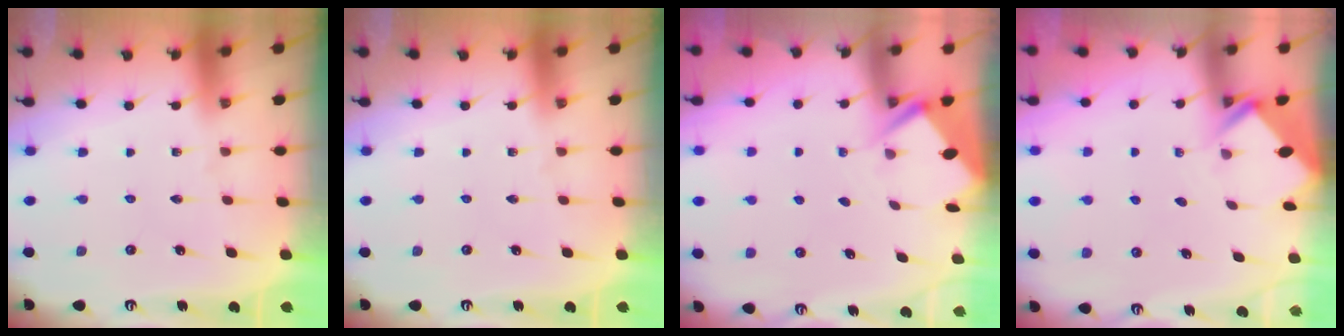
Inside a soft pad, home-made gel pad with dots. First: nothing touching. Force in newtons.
{"total": 0.0}
{"total": 2.9, "press": 2.8, "slide": 0.3}
{"total": 2.6, "press": 2.6, "slide": 0.2}